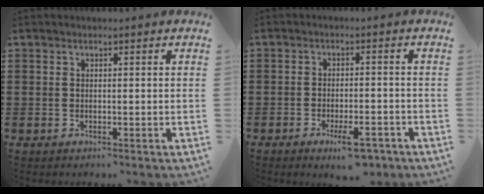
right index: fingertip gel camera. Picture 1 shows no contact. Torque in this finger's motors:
{"motor_torque": [0.56, -0.53, 0.26, 0.02]}